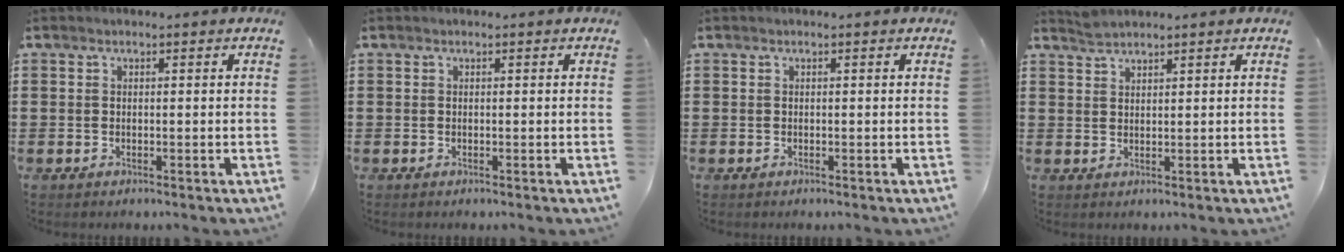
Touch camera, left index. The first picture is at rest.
{"total": 0.0}
{"total": 0.0}
{"total": 1.6, "force": [1.6, 0.0, 0.2], "torque": [-0.007, 0.001, 0.032]}